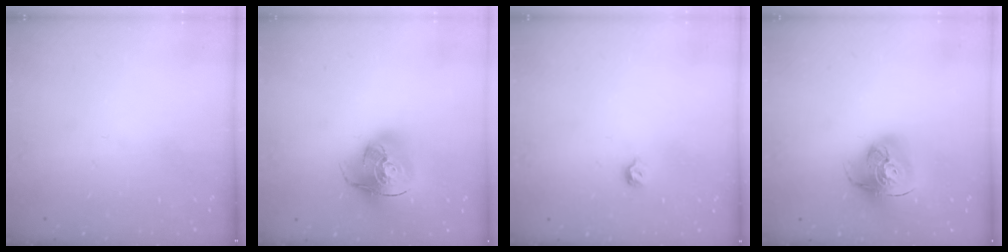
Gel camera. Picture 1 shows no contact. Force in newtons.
{"total": 17.7, "press": 17.5, "slide": 2.5}
{"total": 3.6, "press": 3.5, "slide": 0.8}
{"total": 14.9, "press": 14.8, "slide": 1.7}